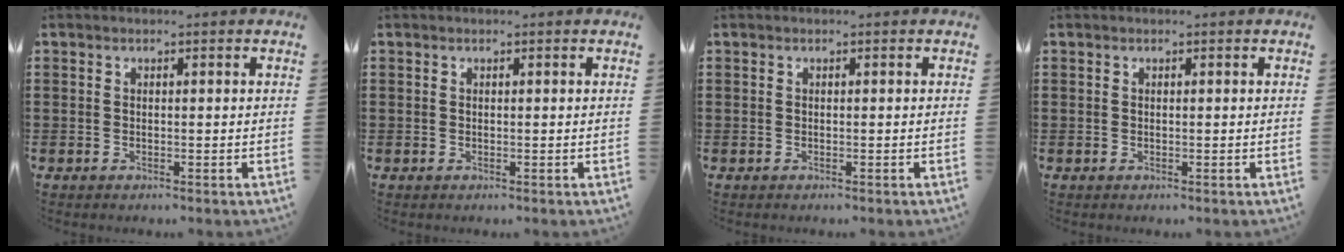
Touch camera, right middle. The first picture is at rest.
{"total": 0.0}
{"total": 0.0}
{"total": 0.0}